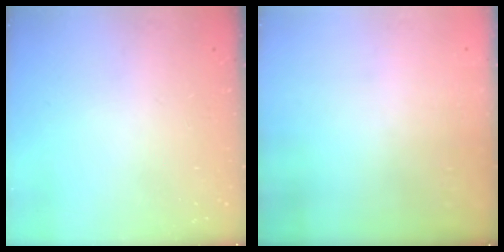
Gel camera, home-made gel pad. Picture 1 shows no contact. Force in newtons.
{"total": 3.1, "press": 3.0, "slide": 1.0}